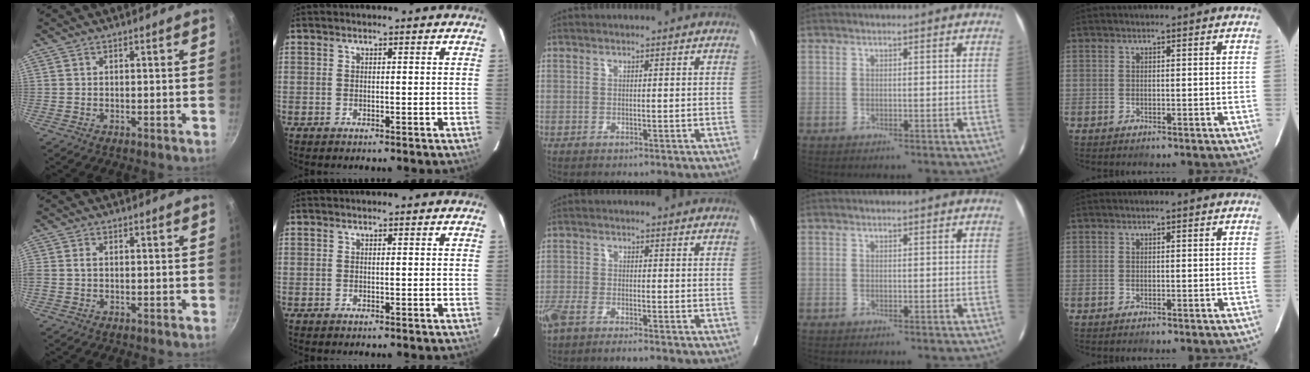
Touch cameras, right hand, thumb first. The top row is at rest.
{"thumb": {"total": 1.3, "force": [0.0, 0.9, 1.0], "torque": [-0.023, 0.001, -0.002]}, "middle": {"total": 5.0, "force": [-3.8, 1.1, 3.1], "torque": [-0.061, -0.003, -0.070]}}